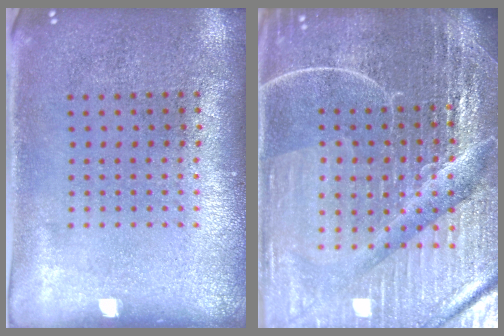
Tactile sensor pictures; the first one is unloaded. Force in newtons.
{"total": 7.0, "press": 6.1, "slide": 3.4}